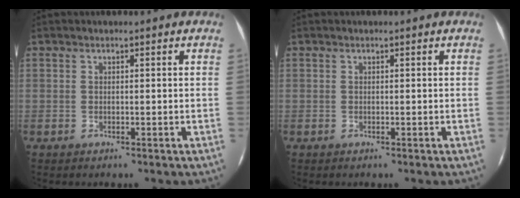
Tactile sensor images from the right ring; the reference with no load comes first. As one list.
[{"total": 0.0}]